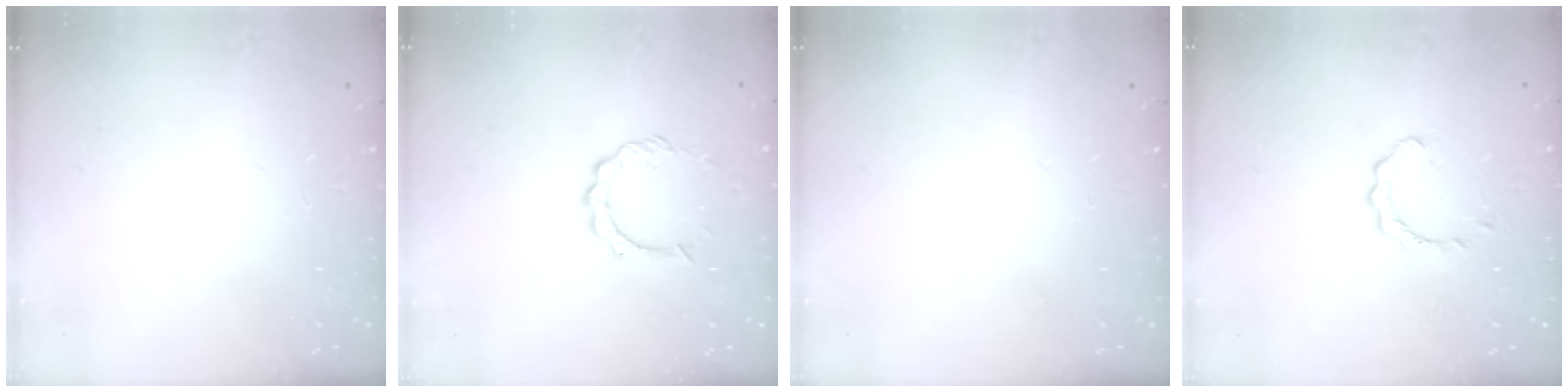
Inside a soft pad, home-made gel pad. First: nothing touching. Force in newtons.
{"total": 5.5, "press": 5.5, "slide": 0.3}
{"total": 0.0}
{"total": 2.8, "press": 2.7, "slide": 0.4}